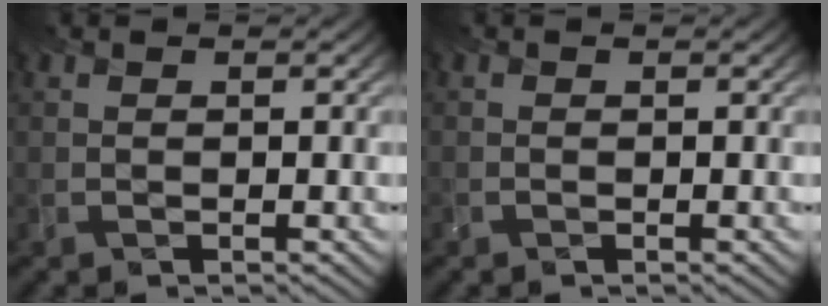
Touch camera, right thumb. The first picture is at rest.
{"total": 0.0}